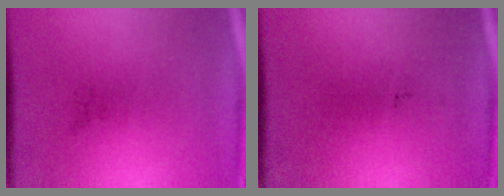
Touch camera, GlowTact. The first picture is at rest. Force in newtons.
{"total": 0.0}